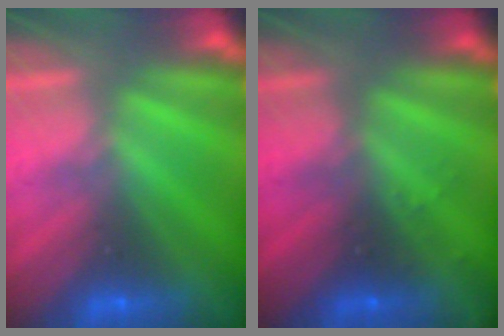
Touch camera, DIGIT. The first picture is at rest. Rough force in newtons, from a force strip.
{"total": 2.9}